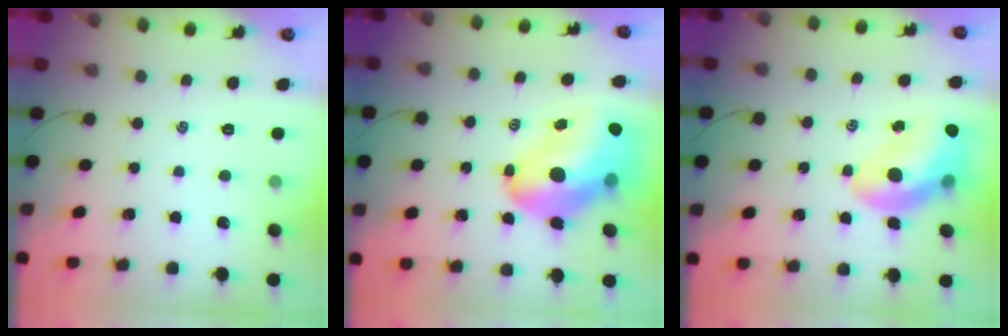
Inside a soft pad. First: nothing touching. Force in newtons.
{"total": 19.5, "press": 18.6, "slide": 5.7}
{"total": 13.6, "press": 13.1, "slide": 3.7}